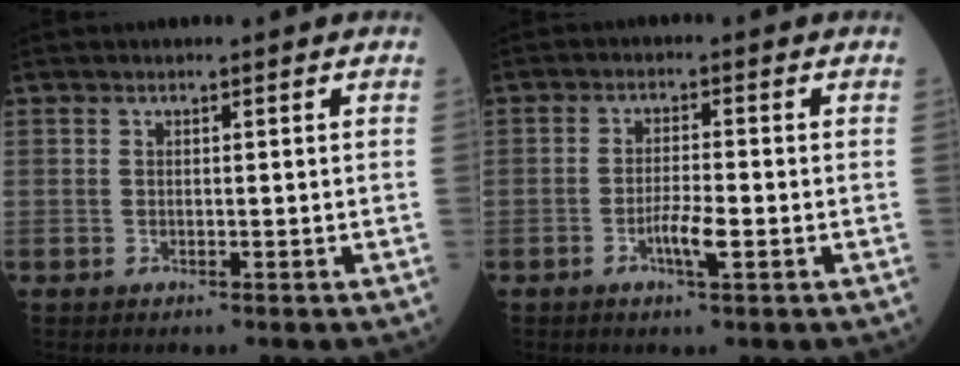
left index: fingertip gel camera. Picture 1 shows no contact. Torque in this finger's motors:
{"motor_torque": [0.66, 0.30, 0.07, 0.03]}